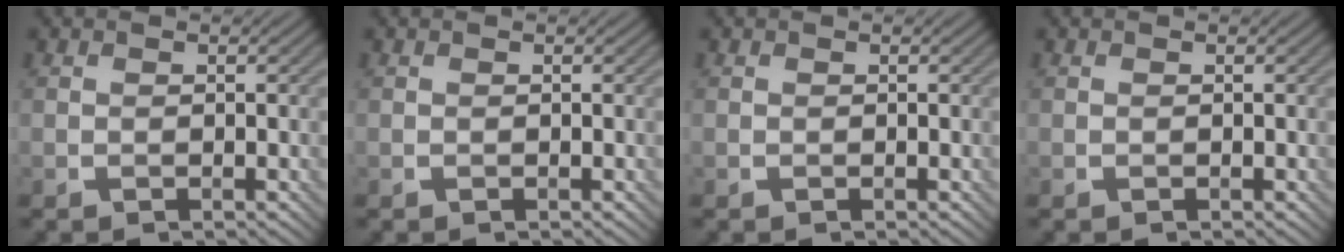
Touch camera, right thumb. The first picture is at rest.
{"total": 0.0}
{"total": 0.0}
{"total": 0.0}